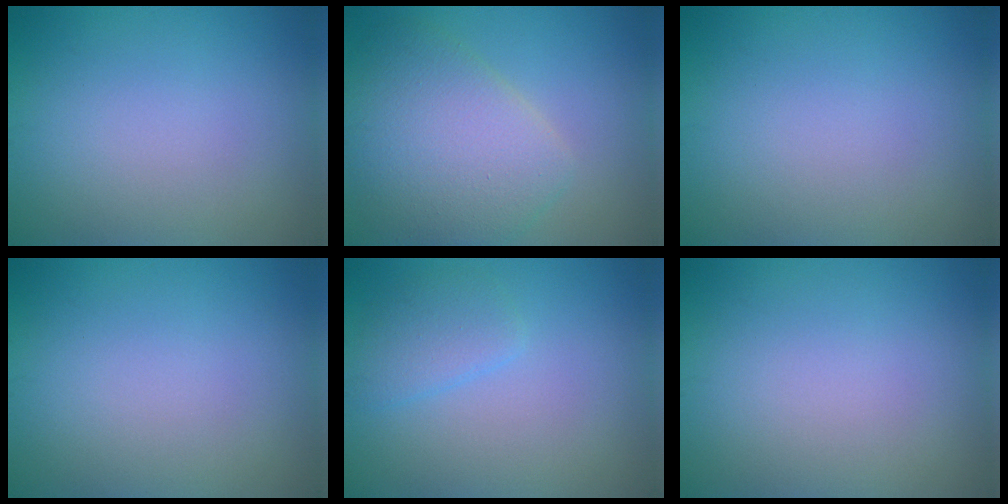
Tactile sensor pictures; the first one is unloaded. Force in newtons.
{"total": 7.2, "press": 7.1, "slide": 0.3}
{"total": 0.0}
{"total": 0.0}
{"total": 2.2, "press": 2.1, "slide": 0.2}
{"total": 0.0}